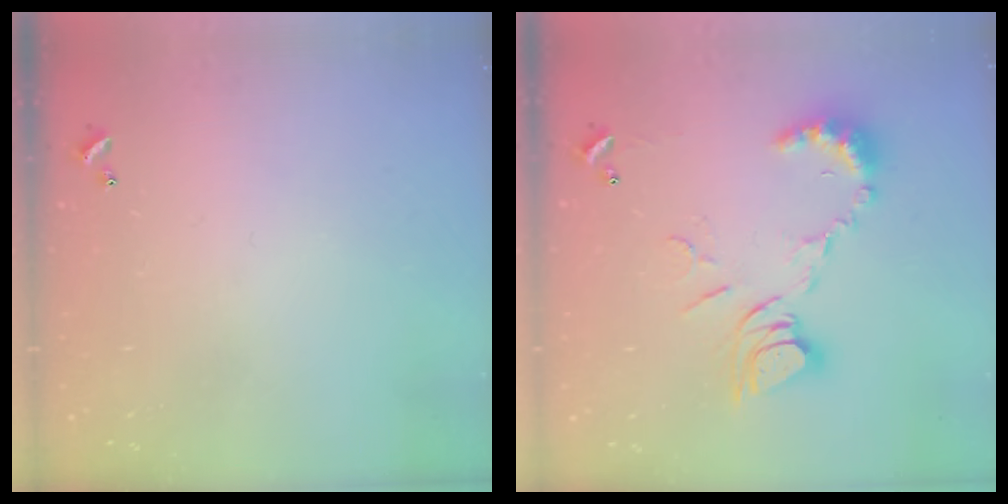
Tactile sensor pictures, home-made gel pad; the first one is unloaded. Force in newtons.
{"total": 11.6, "press": 11.5, "slide": 1.0}